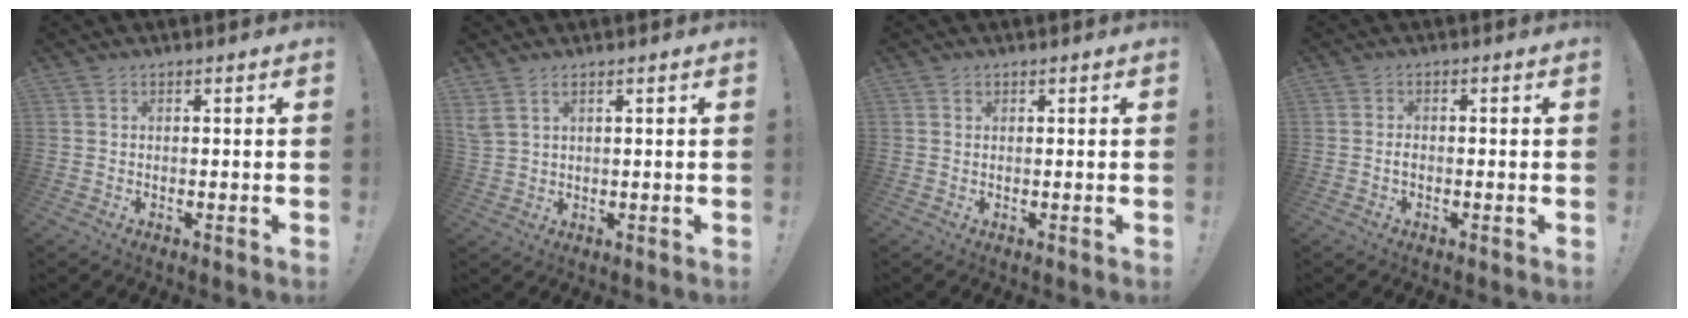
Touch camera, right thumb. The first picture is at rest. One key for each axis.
{"total": 3.2, "fx": 2.0, "fy": 1.5, "fz": 2.1, "tx": -0.049, "ty": -0.003, "tz": 0.041}
{"total": 0.6, "fx": 0.4, "fy": 0.4, "fz": 0.0, "tx": 0.001, "ty": 0.001, "tz": 0.008}
{"total": 1.1, "fx": -0.8, "fy": 0.6, "fz": 0.5, "tx": -0.017, "ty": 0.007, "tz": -0.014}